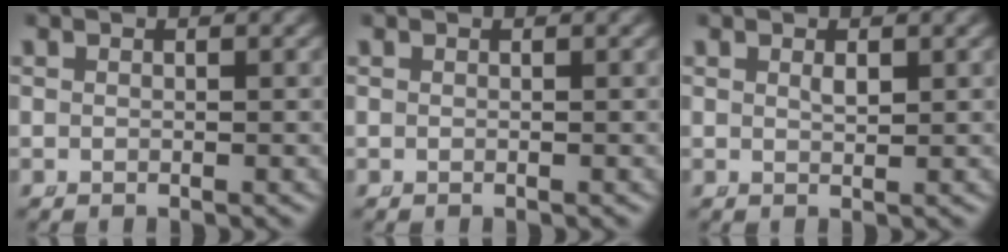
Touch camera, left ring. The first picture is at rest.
{"total": 0.0}
{"total": 0.8, "force": [0.3, 0.1, 0.7], "torque": [-0.016, -0.013, 0.014]}